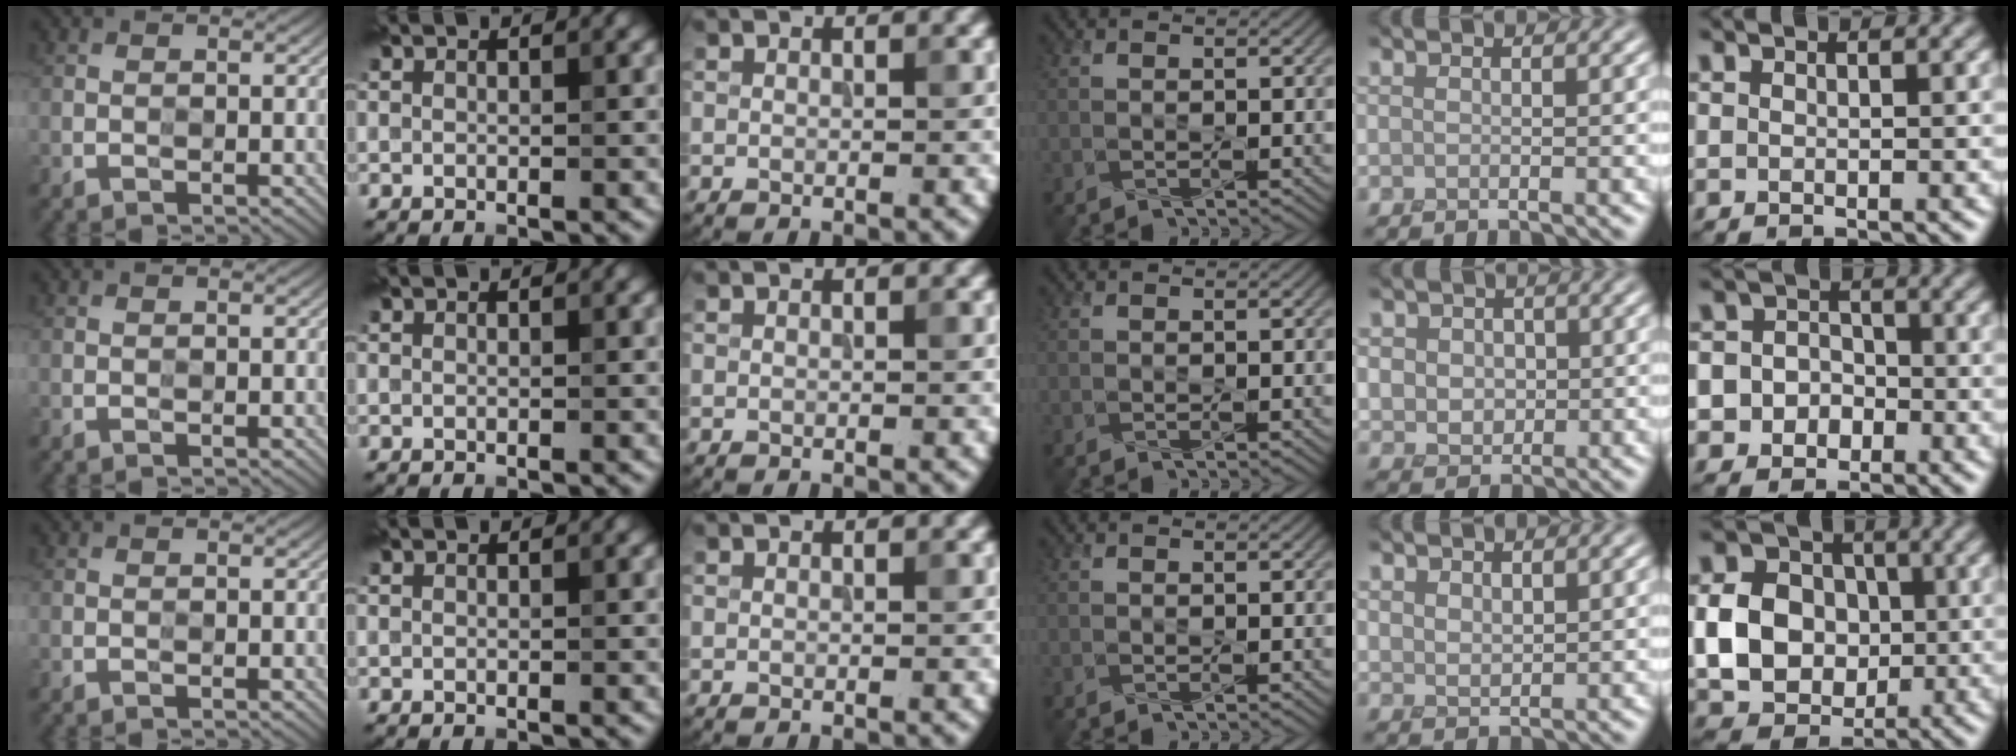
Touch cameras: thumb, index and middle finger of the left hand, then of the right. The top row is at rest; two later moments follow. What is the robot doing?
{"motion": "press", "object": "gel pad"}